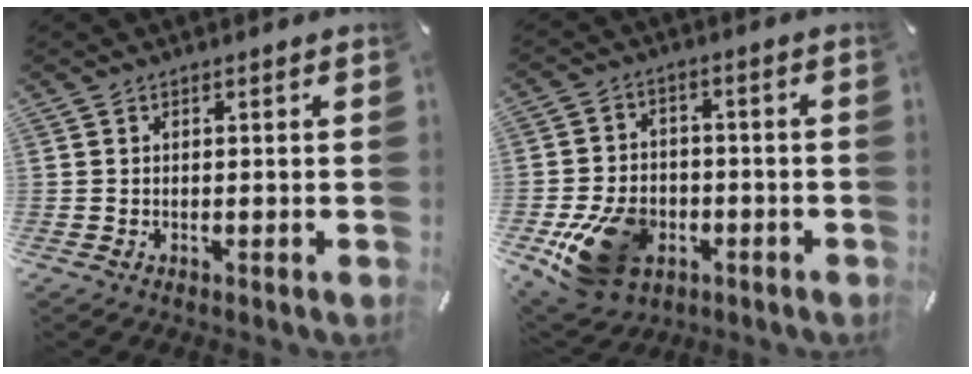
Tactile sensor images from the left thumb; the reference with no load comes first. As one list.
[{"total": 15.1, "force": [-5.5, 11.3, 8.5], "torque": [-0.165, 0.024, -0.088]}]